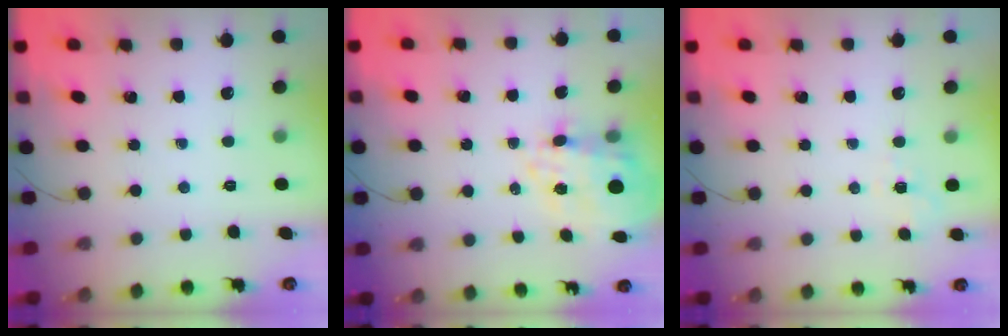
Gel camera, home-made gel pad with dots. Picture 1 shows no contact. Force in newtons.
{"total": 12.5, "press": 12.1, "slide": 3.1}
{"total": 5.8, "press": 5.6, "slide": 1.7}